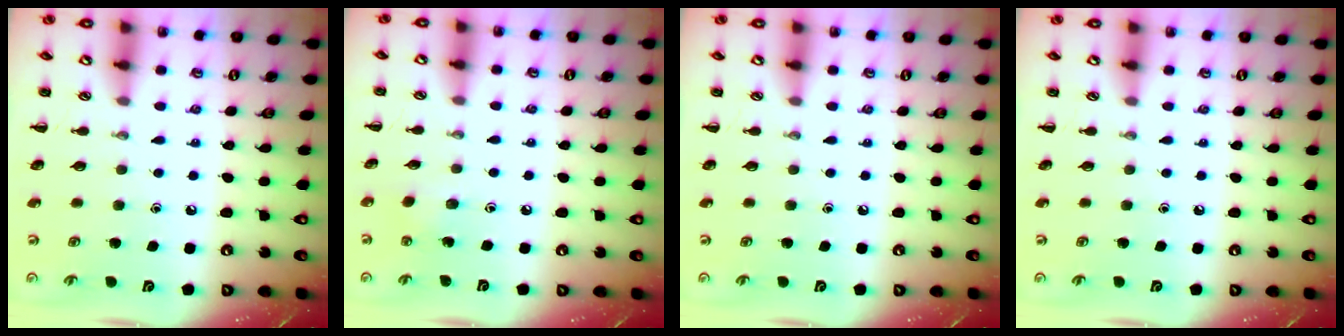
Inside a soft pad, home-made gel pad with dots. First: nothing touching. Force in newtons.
{"total": 2.9, "press": 2.7, "slide": 0.9}
{"total": 0.0}
{"total": 0.0}